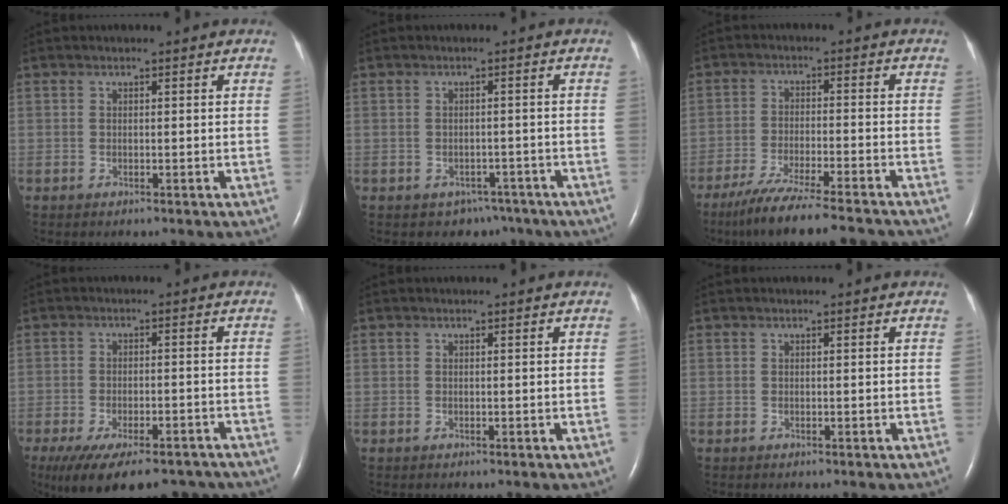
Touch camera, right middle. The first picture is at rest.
{"total": 4.2, "force": [-2.9, 3.0, 0.6], "torque": [-0.004, 0.015, -0.032]}
{"total": 13.8, "force": [-12.1, 0.1, 6.8], "torque": [-0.109, -0.035, -0.193]}
{"total": 16.9, "force": [-13.2, 5.7, 8.9], "torque": [-0.157, -0.019, -0.179]}
{"total": 0.0}
{"total": 0.0}